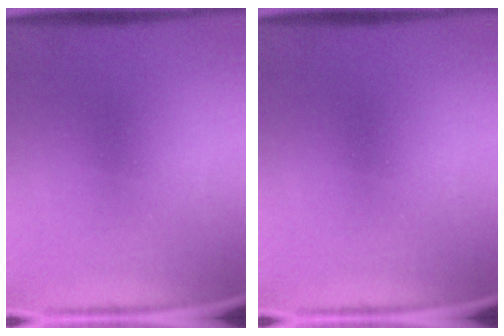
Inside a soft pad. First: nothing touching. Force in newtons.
{"total": 0.0}